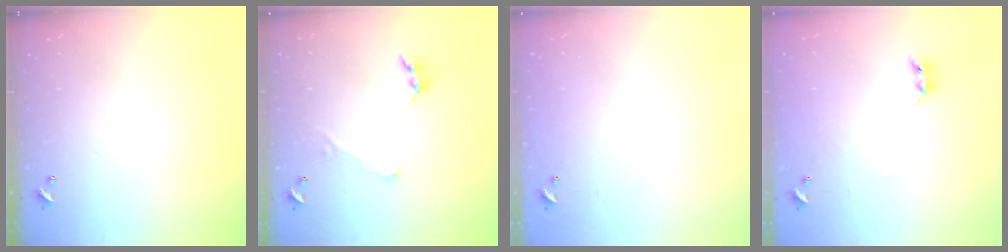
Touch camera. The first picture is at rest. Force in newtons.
{"total": 1.3, "press": 1.2, "slide": 0.5}
{"total": 10.0, "press": 10.0, "slide": 0.3}
{"total": 6.5, "press": 6.5, "slide": 0.4}